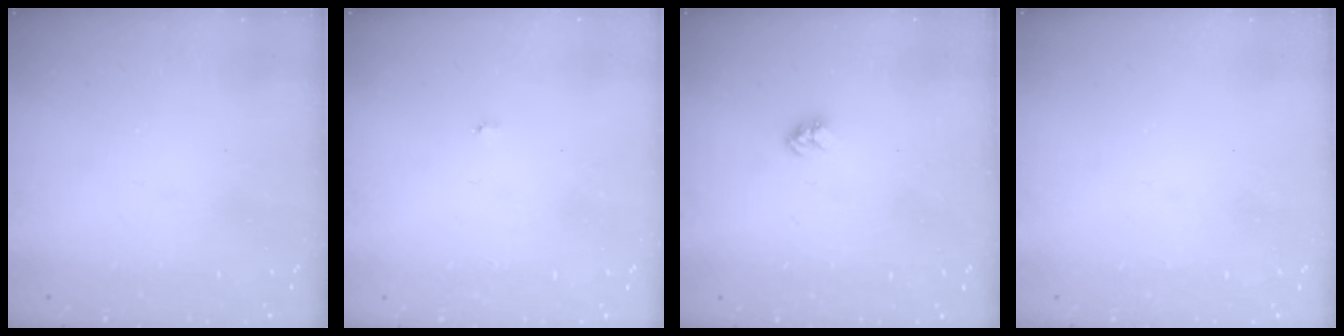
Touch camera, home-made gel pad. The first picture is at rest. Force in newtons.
{"total": 3.4, "press": 3.4, "slide": 0.4}
{"total": 3.2, "press": 3.2, "slide": 0.3}
{"total": 0.0}